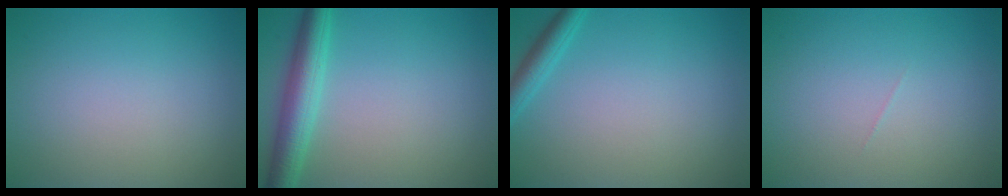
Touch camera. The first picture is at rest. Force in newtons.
{"total": 4.4, "press": 4.4, "slide": 0.2}
{"total": 2.0, "press": 2.0, "slide": 0.1}
{"total": 0.0}